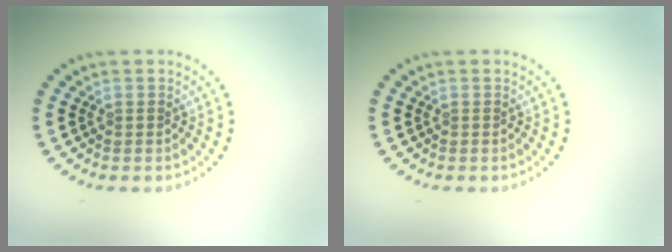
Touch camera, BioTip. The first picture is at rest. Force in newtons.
{"total": 0.0}